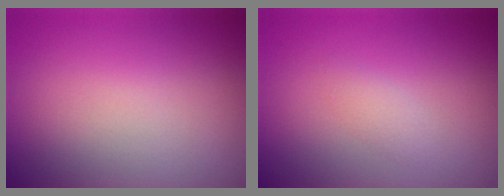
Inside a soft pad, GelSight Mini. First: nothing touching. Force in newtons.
{"total": 1.1, "press": 1.1, "slide": 0.1}